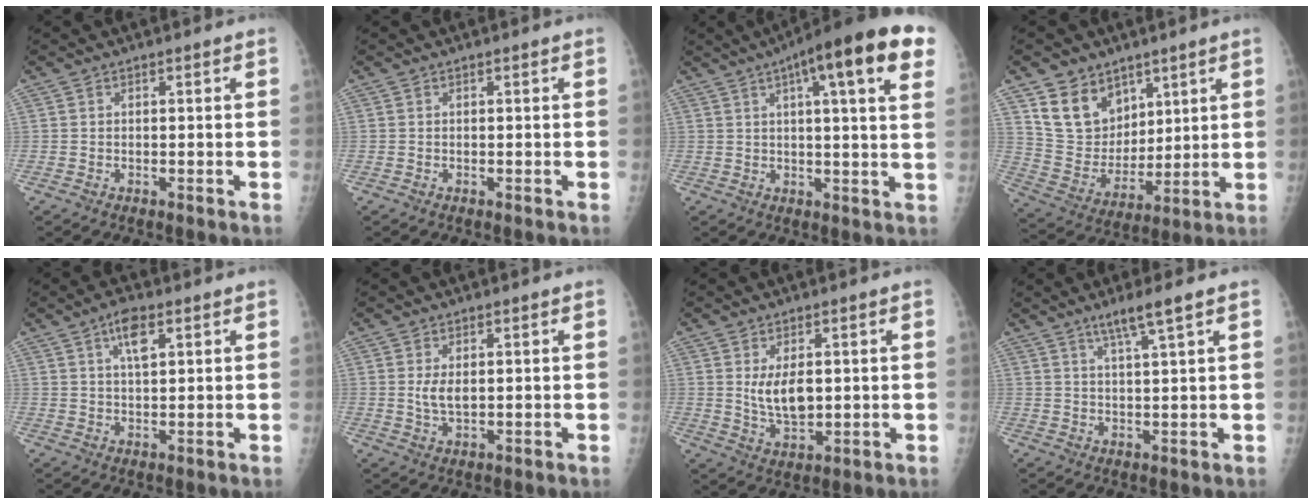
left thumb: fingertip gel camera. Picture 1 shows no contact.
{"total": 0.0}
{"total": 19.3, "force": [9.0, 3.9, 16.6], "torque": [-0.230, 0.008, 0.114]}
{"total": 13.3, "force": [7.8, 9.6, 4.7], "torque": [-0.042, -0.052, 0.159]}
{"total": 5.2, "force": [2.5, 2.1, 4.0], "torque": [-0.066, -0.005, 0.043]}
{"total": 3.0, "force": [0.6, 1.6, 2.5], "torque": [-0.045, -0.009, 0.016]}
{"total": 6.7, "force": [1.2, 3.7, 5.5], "torque": [-0.084, -0.016, 0.031]}
{"total": 5.0, "force": [3.3, -0.3, 3.8], "torque": [-0.072, -0.016, 0.063]}